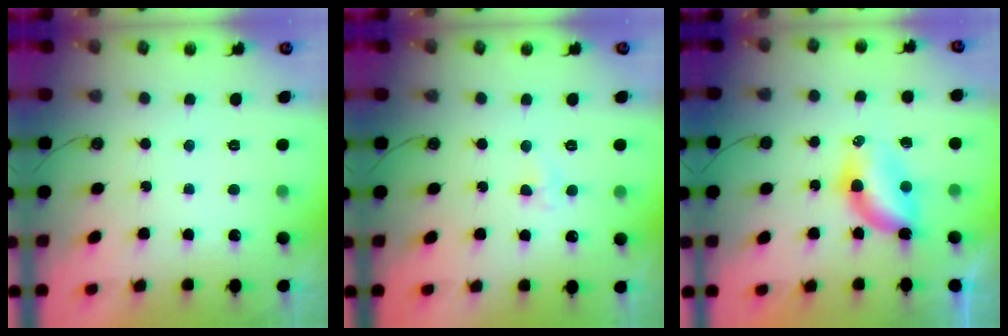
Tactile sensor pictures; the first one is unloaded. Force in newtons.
{"total": 3.4, "press": 3.4, "slide": 0.3}
{"total": 5.9, "press": 5.9, "slide": 0.4}